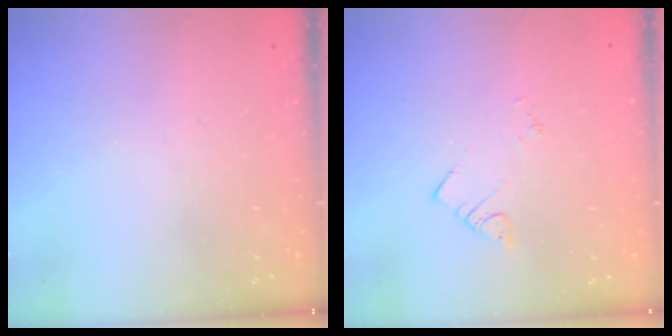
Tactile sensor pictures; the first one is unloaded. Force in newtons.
{"total": 1.8, "press": 1.8, "slide": 0.3}